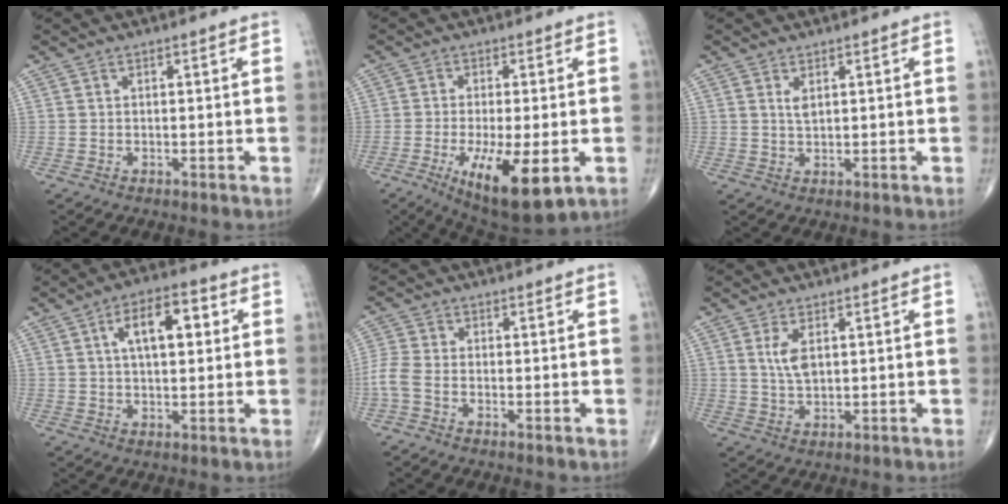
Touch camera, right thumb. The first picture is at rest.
{"total": 13.6, "force": [-4.6, 4.3, 12.1], "torque": [-0.204, -0.021, -0.061]}
{"total": 1.8, "force": [0.8, 0.7, 1.4], "torque": [-0.025, -0.005, 0.020]}
{"total": 10.0, "force": [2.7, 4.7, 8.4], "torque": [-0.119, 0.013, 0.037]}
{"total": 3.9, "force": [-1.6, 1.8, 3.0], "torque": [-0.090, 0.004, -0.046]}
{"total": 4.3, "force": [1.3, 2.0, 3.5], "torque": [-0.070, -0.007, 0.032]}